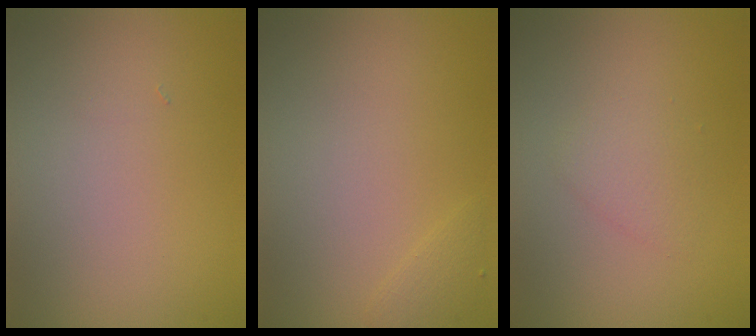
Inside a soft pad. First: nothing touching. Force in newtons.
{"total": 0.8, "press": 0.8, "slide": 0.1}
{"total": 1.6, "press": 1.6, "slide": 0.1}